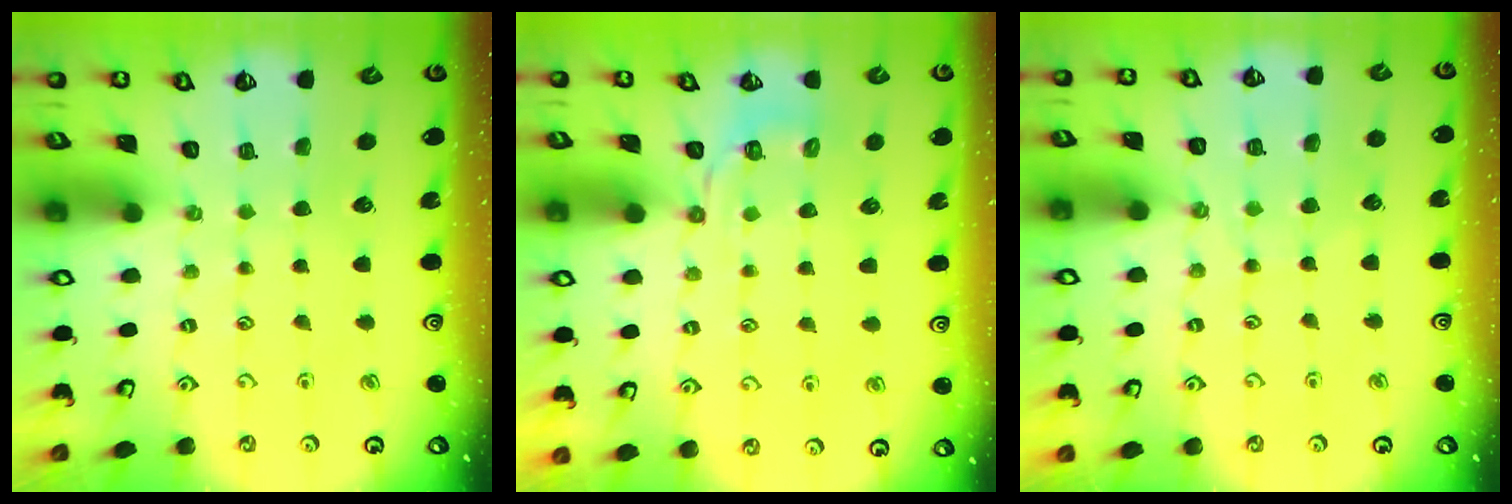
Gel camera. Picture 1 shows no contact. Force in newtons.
{"total": 3.8, "press": 3.5, "slide": 1.5}
{"total": 4.6, "press": 4.5, "slide": 0.5}